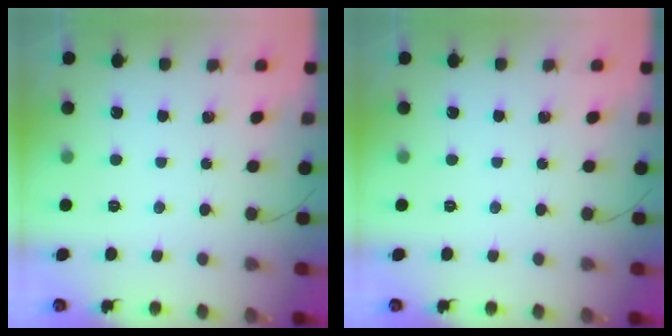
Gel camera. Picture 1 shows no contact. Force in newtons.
{"total": 0.0}